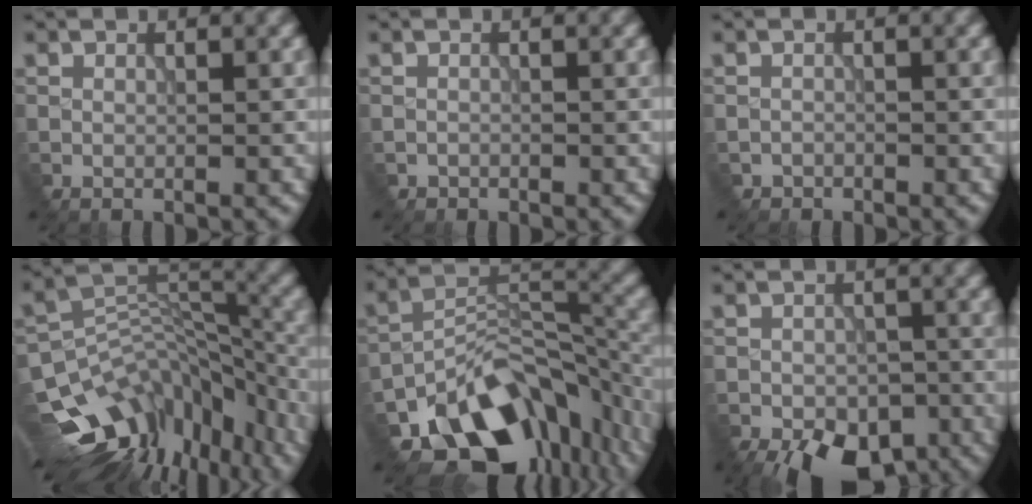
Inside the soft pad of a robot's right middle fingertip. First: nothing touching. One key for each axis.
{"total": 0.8, "fx": -0.4, "fy": 0.1, "fz": -0.7, "tx": 0.017, "ty": -0.004, "tz": -0.010}
{"total": 1.1, "fx": -0.7, "fy": 0.2, "fz": -0.9, "tx": 0.022, "ty": -0.005, "tz": -0.016}
{"total": 12.8, "fx": -8.0, "fy": 7.3, "fz": 6.8, "tx": -0.133, "ty": 0.000, "tz": -0.108}
{"total": 13.4, "fx": -9.3, "fy": 6.8, "fz": 6.7, "tx": -0.103, "ty": -0.003, "tz": -0.149}
{"total": 10.5, "fx": -7.2, "fy": 5.4, "fz": 5.3, "tx": -0.067, "ty": -0.040, "tz": -0.096}